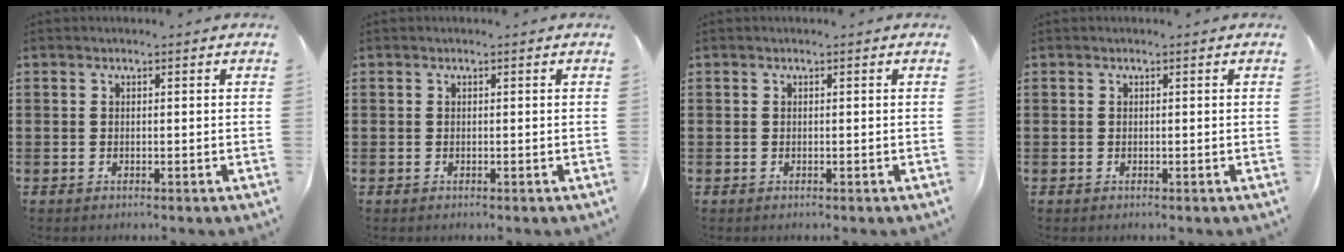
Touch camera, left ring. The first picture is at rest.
{"total": 0.0}
{"total": 0.0}
{"total": 0.0}